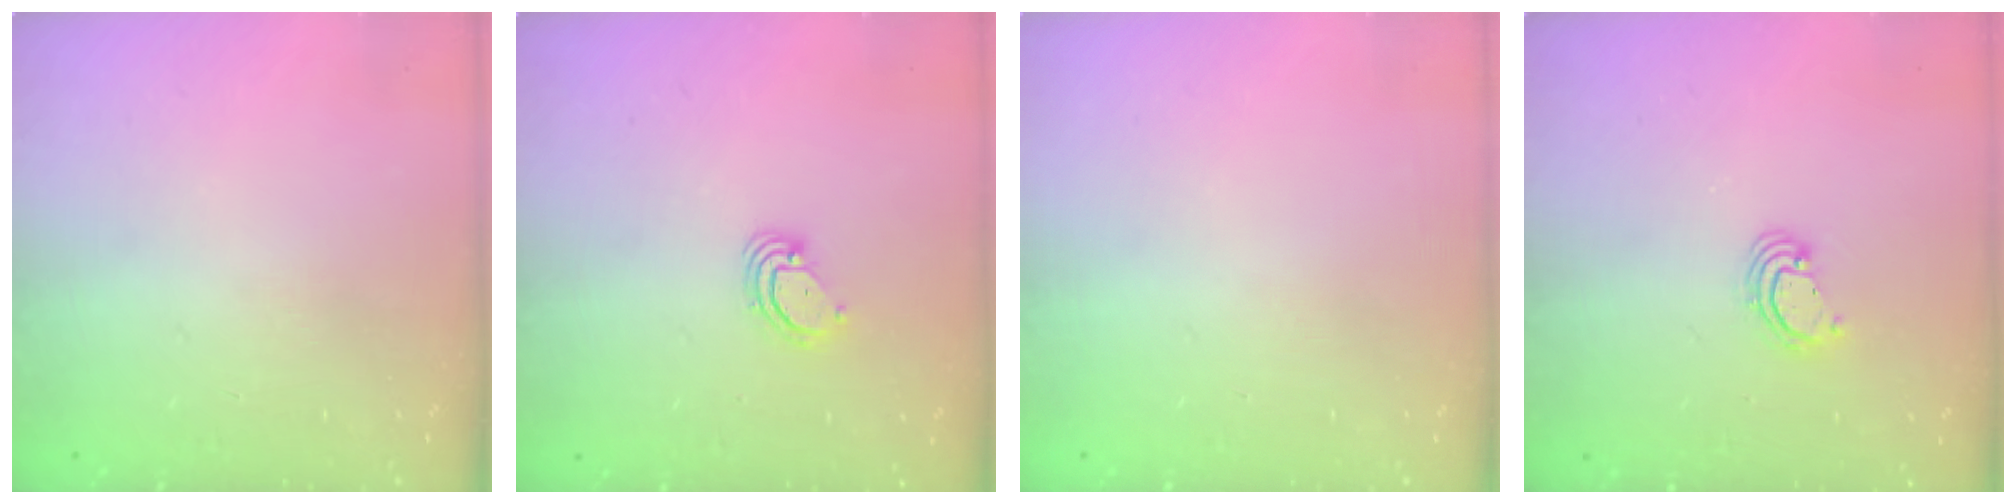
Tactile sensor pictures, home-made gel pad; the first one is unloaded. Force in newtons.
{"total": 2.9, "press": 2.9, "slide": 0.2}
{"total": 0.0}
{"total": 2.4, "press": 2.4, "slide": 0.1}